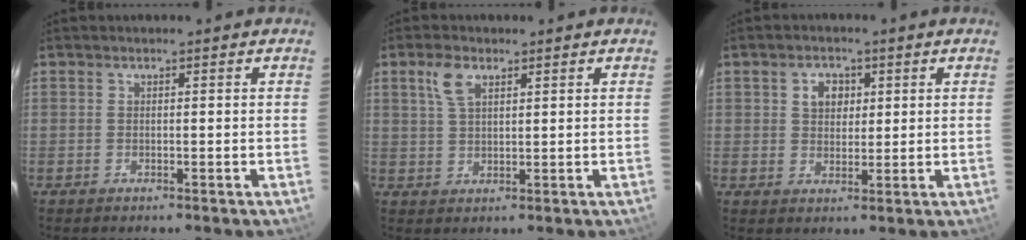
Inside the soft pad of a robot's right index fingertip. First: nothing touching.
{"total": 4.6, "force": [2.4, 2.3, 3.2], "torque": [-0.065, 0.011, 0.047]}
{"total": 4.3, "force": [1.5, 3.4, 2.1], "torque": [-0.029, 0.012, 0.030]}